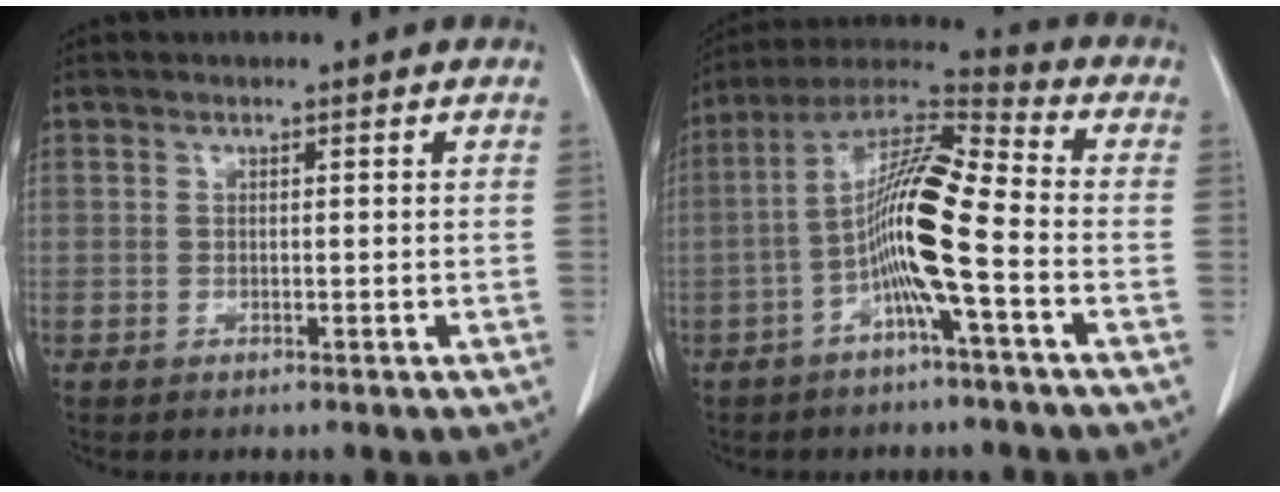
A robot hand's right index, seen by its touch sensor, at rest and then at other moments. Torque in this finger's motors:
{"motor_torque": [2.14, 0.00, 0.40, 0.19]}